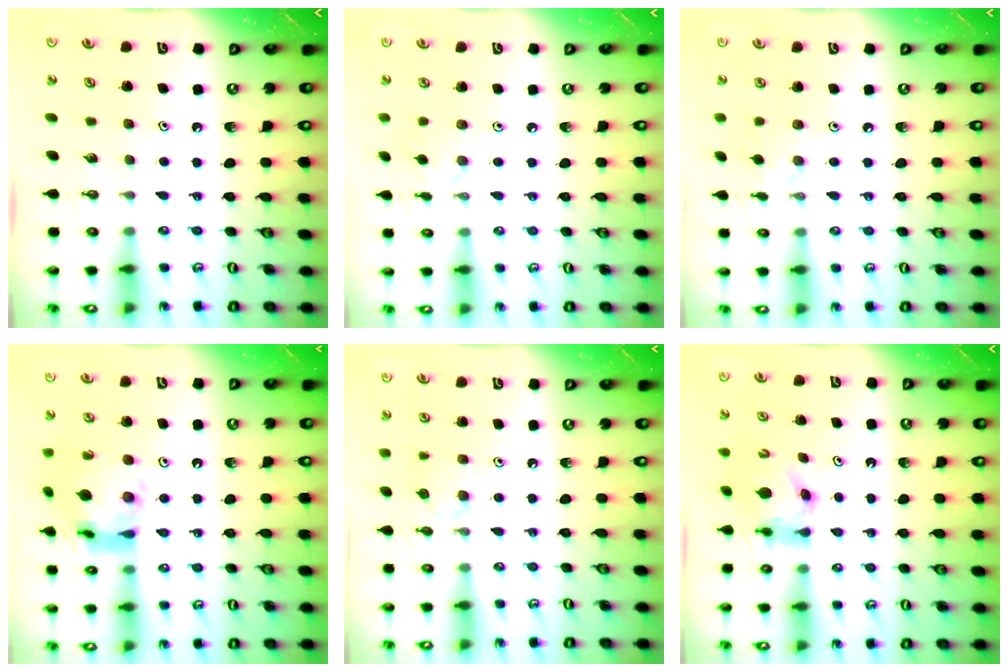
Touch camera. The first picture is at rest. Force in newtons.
{"total": 1.3, "press": 1.2, "slide": 0.4}
{"total": 1.3, "press": 1.2, "slide": 0.4}
{"total": 14.2, "press": 14.1, "slide": 1.5}
{"total": 5.9, "press": 5.8, "slide": 1.0}
{"total": 6.3, "press": 6.3, "slide": 0.4}